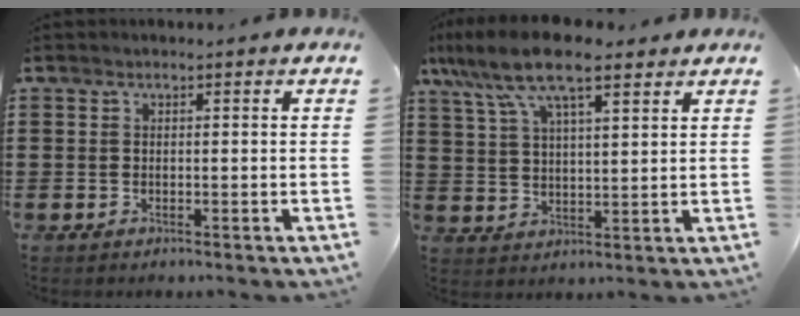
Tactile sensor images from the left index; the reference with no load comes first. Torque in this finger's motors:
{"motor_torque": [1.58, -0.56, 1.06, 0.21]}